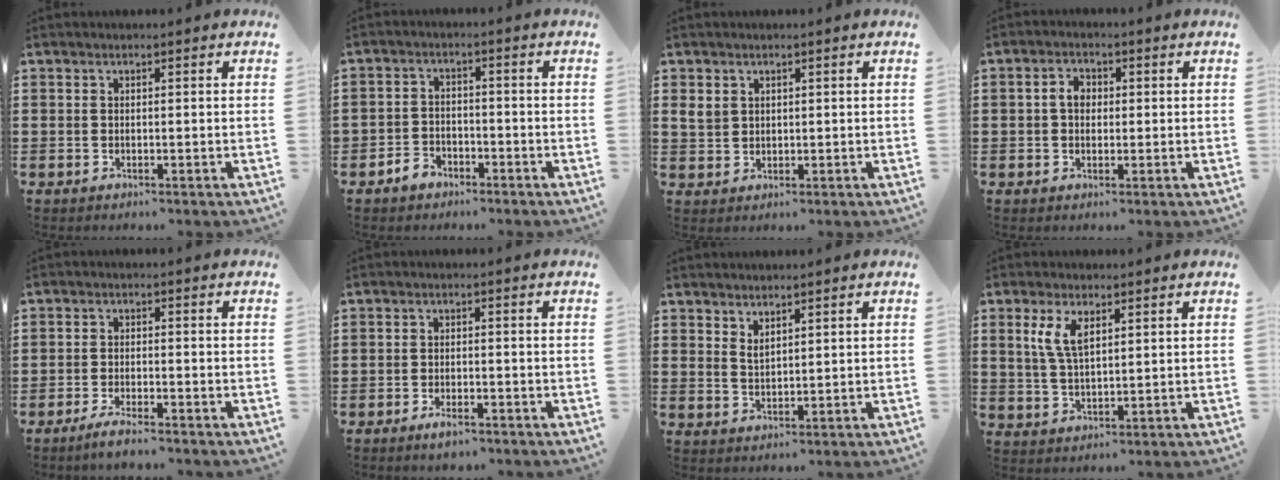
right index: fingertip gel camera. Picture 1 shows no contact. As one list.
[{"total": 2.8, "force": [-2.2, 1.6, 0.4], "torque": [-0.015, 0.008, -0.047]}, {"total": 2.7, "force": [1.2, 2.1, 1.2], "torque": [-0.039, 0.006, 0.021]}, {"total": 3.0, "force": [0.1, 2.2, 2.1], "torque": [-0.045, 0.011, 0.000]}, {"total": 2.5, "force": [-2.2, 0.0, 1.1], "torque": [-0.020, 0.006, -0.043]}, {"total": 2.2, "force": [-1.6, 0.6, 1.3], "torque": [-0.030, 0.000, -0.033]}, {"total": 1.9, "force": [1.7, 0.7, 0.5], "torque": [-0.012, 0.004, 0.033]}, {"total": 5.2, "force": [2.1, 2.2, 4.2], "torque": [-0.091, 0.006, 0.037]}]